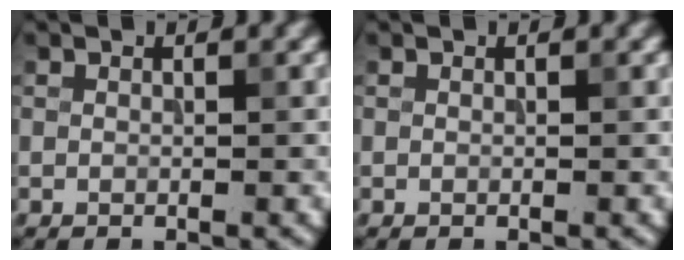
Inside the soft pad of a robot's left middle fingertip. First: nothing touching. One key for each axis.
{"total": 0.0}